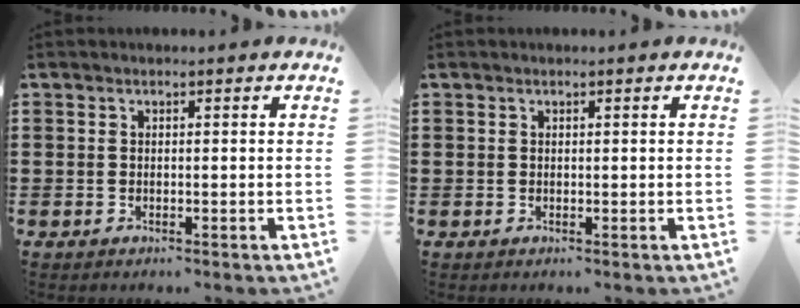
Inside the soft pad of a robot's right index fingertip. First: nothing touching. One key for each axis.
{"total": 0.0}